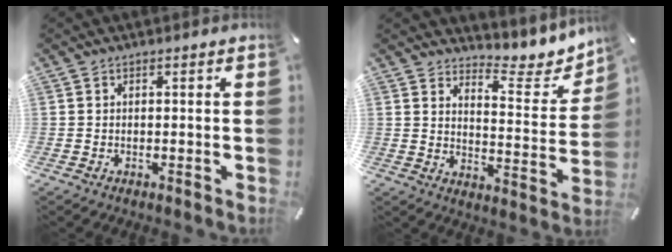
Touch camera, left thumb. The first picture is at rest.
{"total": 8.3, "force": [7.2, 3.7, 1.9], "torque": [-0.012, -0.086, 0.122]}